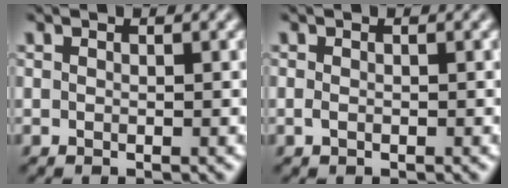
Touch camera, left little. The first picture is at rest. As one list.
[{"total": 0.7, "force": [-0.2, 0.4, 0.4], "torque": [-0.012, -0.001, -0.004]}]